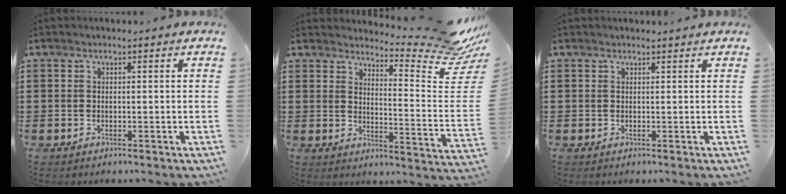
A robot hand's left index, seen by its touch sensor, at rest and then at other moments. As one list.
[{"total": 8.0, "force": [7.0, 0.7, 3.8], "torque": [-0.054, -0.070, 0.116]}, {"total": 0.6, "force": [0.6, 0.0, 0.1], "torque": [-0.003, 0.000, 0.012]}]